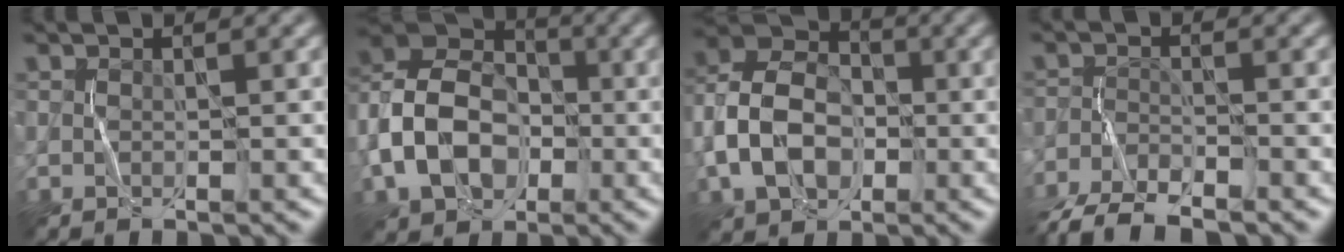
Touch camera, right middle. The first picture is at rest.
{"total": 8.9, "force": [-2.5, 6.5, 5.4], "torque": [-0.112, 0.003, -0.057]}
{"total": 7.8, "force": [-1.9, 5.7, 5.0], "torque": [-0.106, 0.008, -0.049]}
{"total": 5.3, "force": [-4.8, 0.9, 2.1], "torque": [-0.036, -0.015, -0.100]}